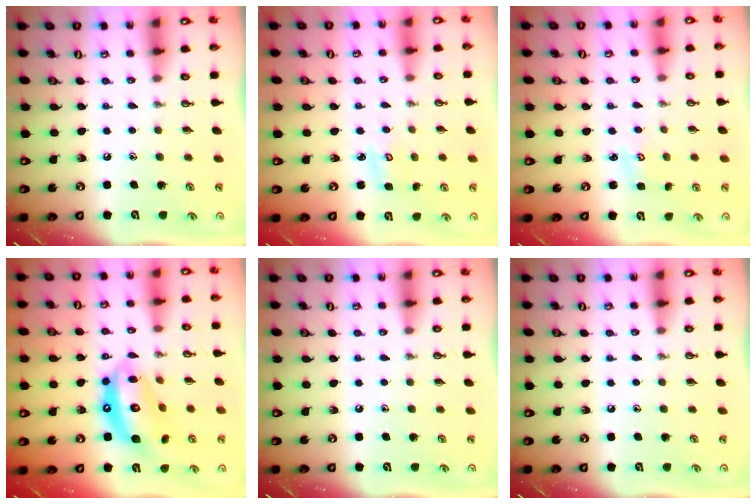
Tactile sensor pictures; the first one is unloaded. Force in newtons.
{"total": 2.9, "press": 2.9, "slide": 0.3}
{"total": 1.8, "press": 1.8, "slide": 0.2}
{"total": 14.7, "press": 14.6, "slide": 1.8}
{"total": 0.0}
{"total": 0.0}